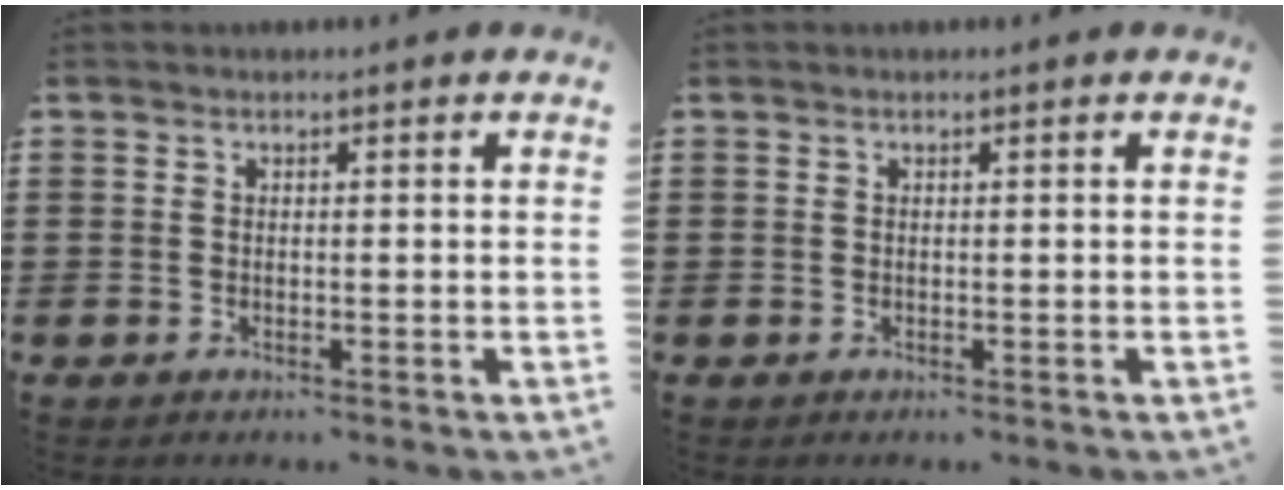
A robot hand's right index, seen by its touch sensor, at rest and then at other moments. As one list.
[{"total": 0.0}]